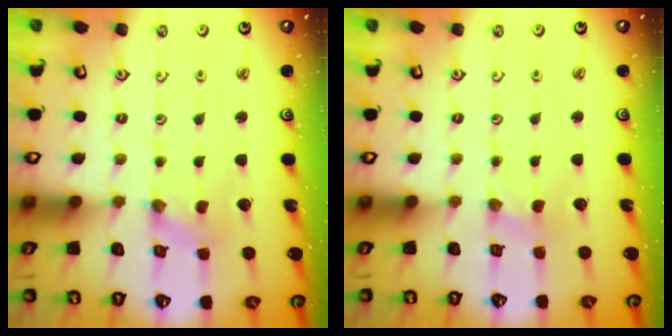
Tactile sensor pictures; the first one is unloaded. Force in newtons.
{"total": 1.1, "press": 1.1, "slide": 0.2}